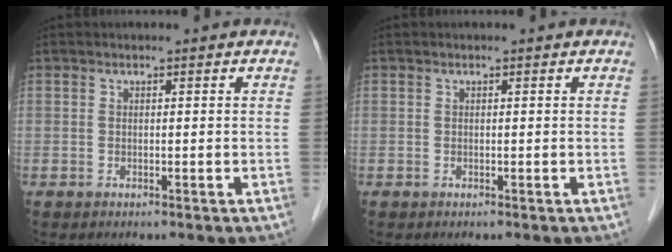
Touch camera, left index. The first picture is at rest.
{"total": 0.0}